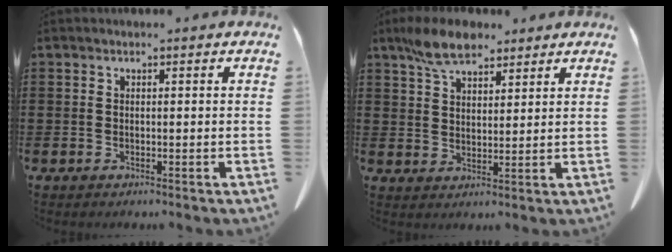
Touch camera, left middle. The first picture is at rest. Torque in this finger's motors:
{"motor_torque": [1.03, 0.80, 0.48, 0.11]}